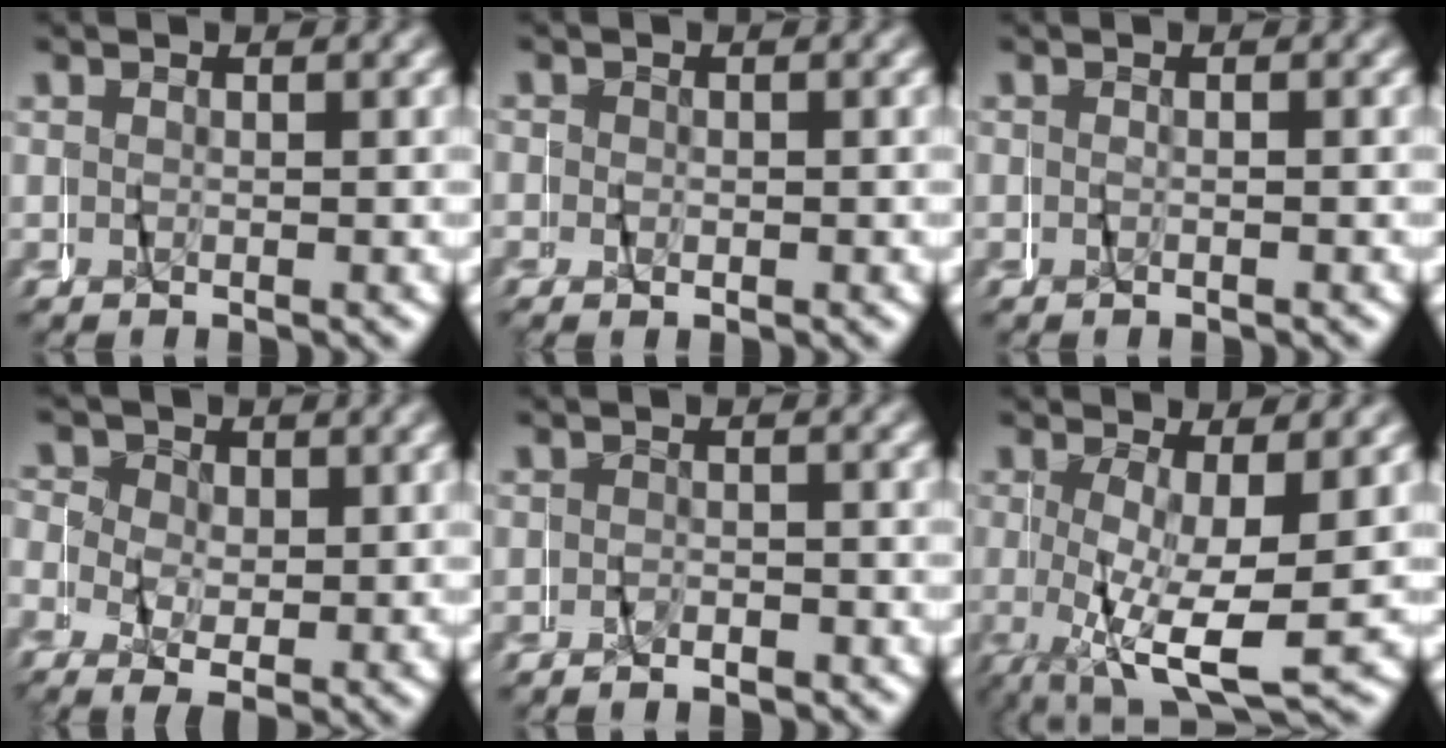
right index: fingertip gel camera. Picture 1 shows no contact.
{"total": 0.8, "force": [-0.1, 0.6, 0.5], "torque": [-0.006, 0.001, -0.003]}
{"total": 0.7, "force": [-0.7, -0.1, 0.1], "torque": [-0.011, 0.000, -0.013]}
{"total": 4.7, "force": [0.6, 3.4, 3.2], "torque": [-0.042, 0.002, 0.004]}
{"total": 1.3, "force": [-1.0, 0.7, 0.5], "torque": [-0.016, -0.002, -0.021]}
{"total": 8.0, "force": [-1.2, 2.7, 7.4], "torque": [-0.134, -0.029, -0.002]}